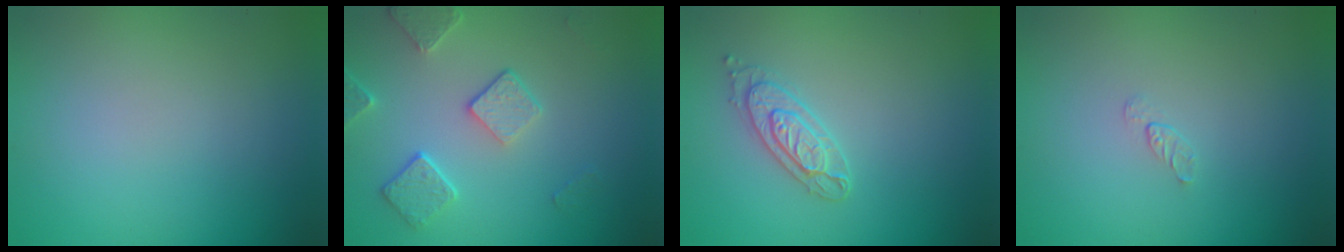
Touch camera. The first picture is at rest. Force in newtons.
{"total": 3.9, "press": 3.1, "slide": 2.3}
{"total": 2.5, "press": 2.4, "slide": 0.6}
{"total": 0.5, "press": 0.3, "slide": 0.4}